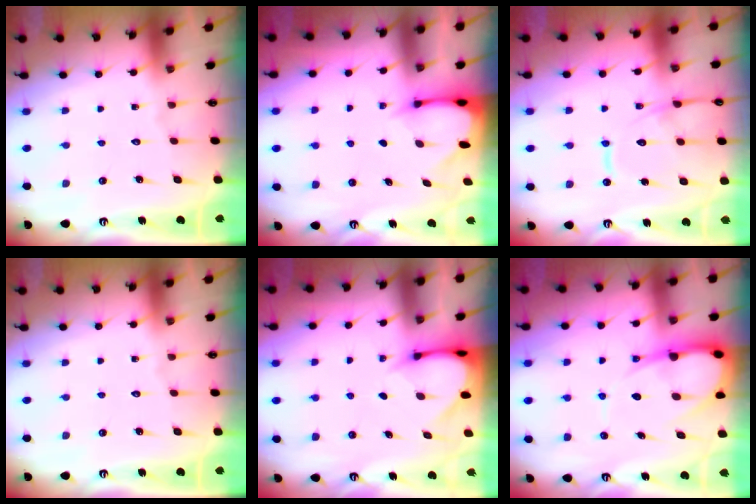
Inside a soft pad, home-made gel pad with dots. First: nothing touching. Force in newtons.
{"total": 2.6, "press": 2.6, "slide": 0.3}
{"total": 13.2, "press": 13.2, "slide": 1.2}
{"total": 0.0}
{"total": 3.4, "press": 3.4, "slide": 0.3}
{"total": 10.2, "press": 10.1, "slide": 1.2}